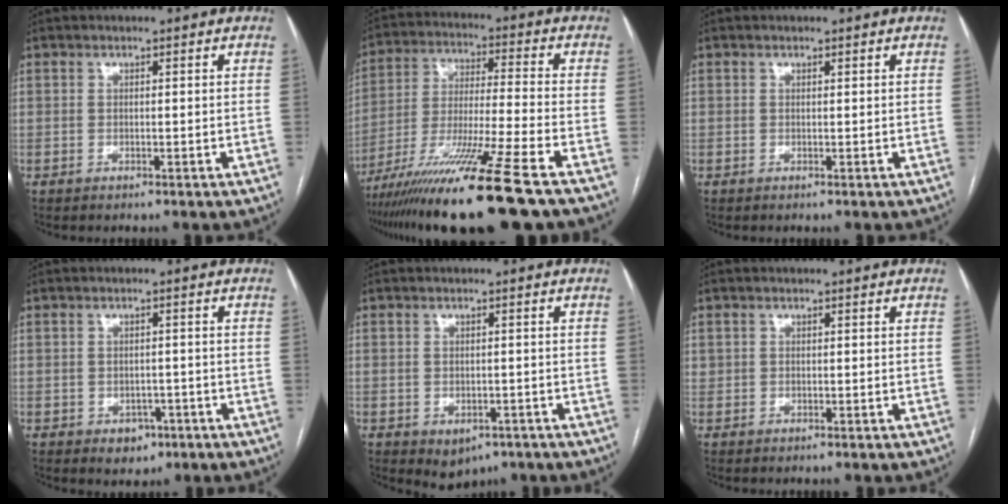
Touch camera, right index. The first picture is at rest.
{"total": 18.0, "force": [-12.8, -1.6, 12.6], "torque": [-0.233, -0.049, -0.227]}
{"total": 0.0}
{"total": 3.4, "force": [-1.6, 2.5, 1.5], "torque": [-0.008, 0.005, -0.013]}
{"total": 4.1, "force": [-2.3, 2.9, 1.8], "torque": [-0.017, 0.000, -0.020]}
{"total": 0.0}